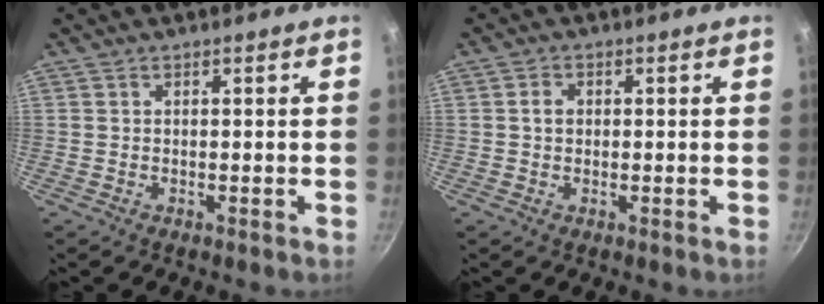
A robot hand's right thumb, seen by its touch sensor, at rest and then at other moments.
{"total": 2.1, "force": [0.2, 1.7, 1.2], "torque": [-0.014, 0.007, 0.002]}